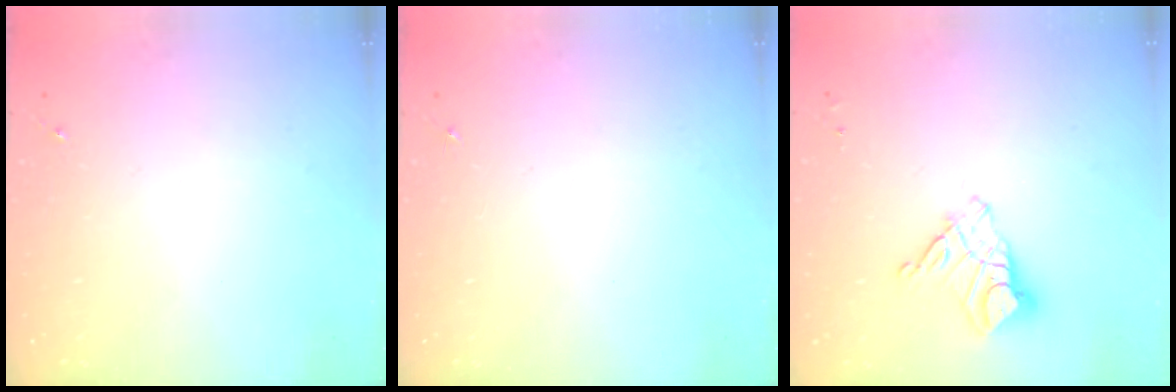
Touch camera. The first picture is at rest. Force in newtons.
{"total": 0.0}
{"total": 9.7, "press": 9.7, "slide": 1.1}